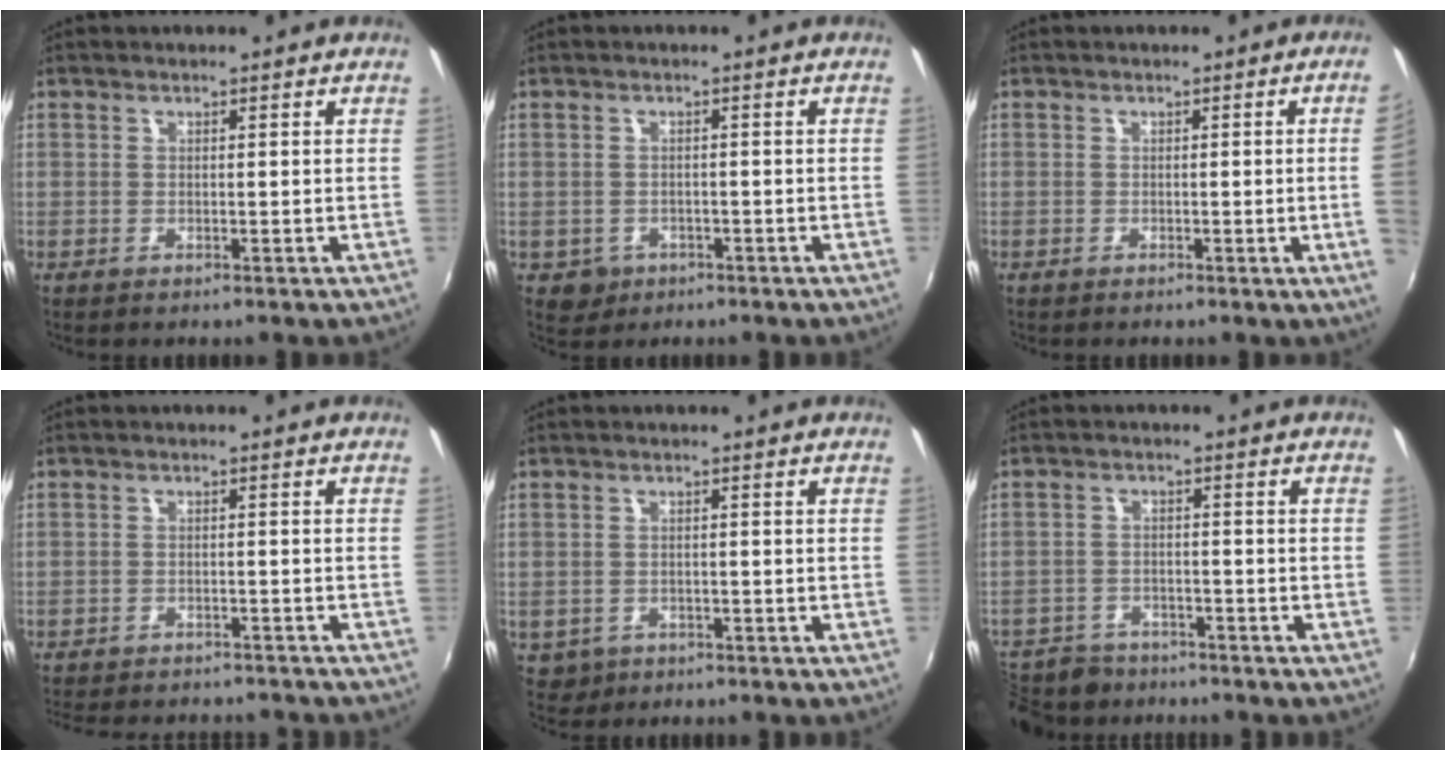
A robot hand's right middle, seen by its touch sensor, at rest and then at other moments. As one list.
[{"total": 3.5, "force": [-1.3, 3.1, 0.8], "torque": [-0.026, -0.002, -0.013]}, {"total": 4.2, "force": [0.1, -2.0, 3.6], "torque": [-0.057, -0.010, 0.005]}, {"total": 13.6, "force": [-11.9, 4.1, 5.1], "torque": [-0.115, -0.019, -0.162]}, {"total": 3.8, "force": [-1.7, 3.2, 1.1], "torque": [-0.033, -0.005, -0.018]}, {"total": 12.3, "force": [-9.9, 6.3, 3.7], "torque": [-0.116, -0.003, -0.161]}]